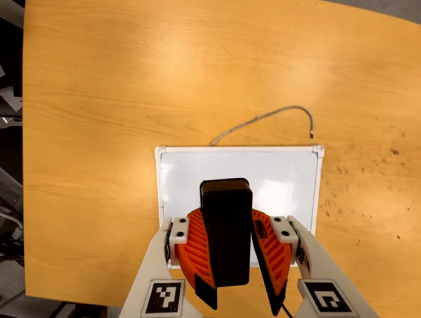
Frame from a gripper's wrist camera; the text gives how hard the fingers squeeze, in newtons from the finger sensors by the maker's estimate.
{"total": 10.9, "left": 10.6, "right": 11.1}